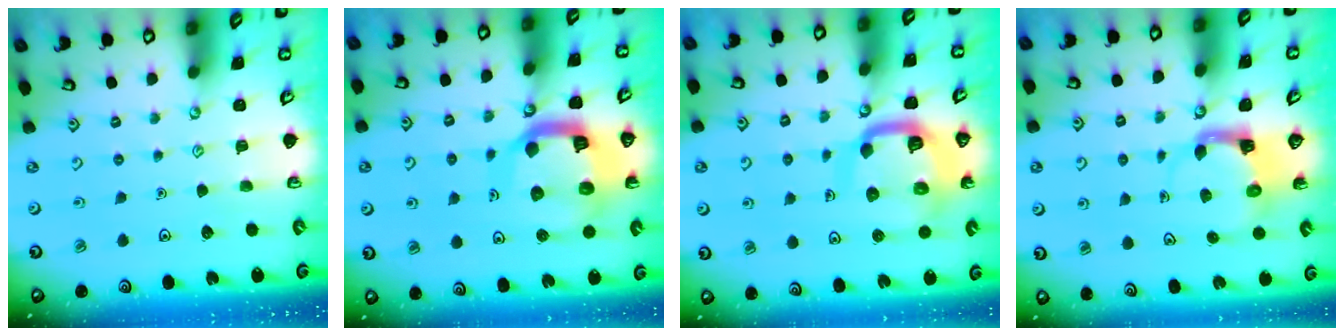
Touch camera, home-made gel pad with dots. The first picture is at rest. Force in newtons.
{"total": 15.6, "press": 15.4, "slide": 1.9}
{"total": 12.4, "press": 12.4, "slide": 1.2}
{"total": 3.7, "press": 3.6, "slide": 0.5}